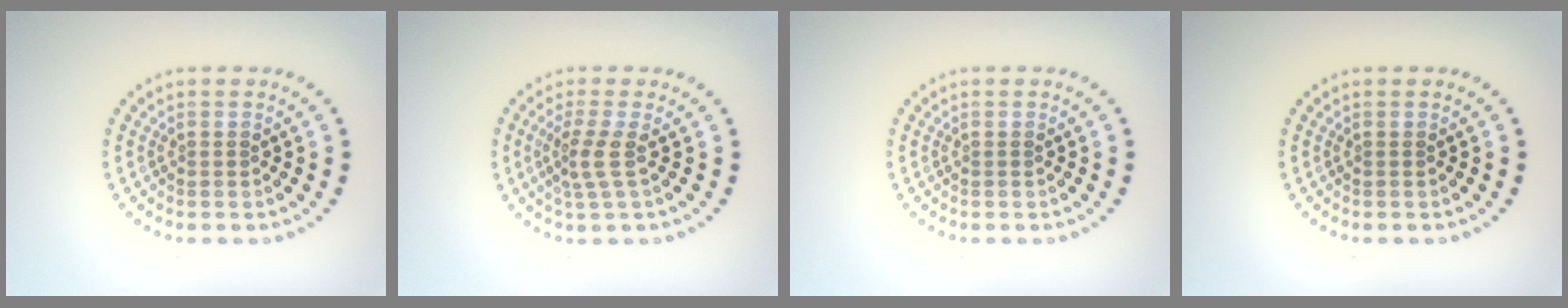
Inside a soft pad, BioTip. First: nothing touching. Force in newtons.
{"total": 2.3, "press": 1.6, "slide": 1.6}
{"total": 0.0}
{"total": 0.0}